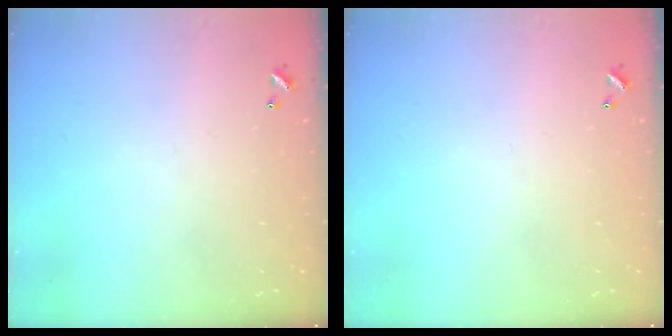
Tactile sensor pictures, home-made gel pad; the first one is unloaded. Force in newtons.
{"total": 0.0}